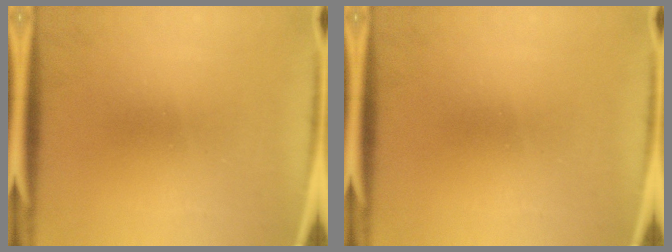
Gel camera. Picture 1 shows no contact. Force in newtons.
{"total": 0.0}